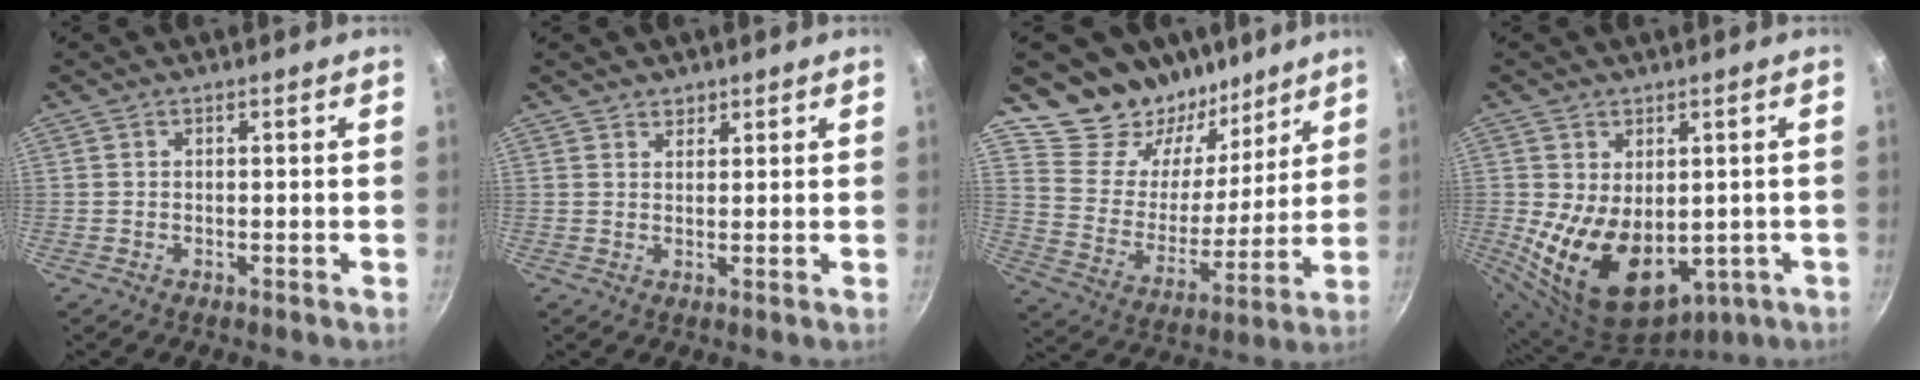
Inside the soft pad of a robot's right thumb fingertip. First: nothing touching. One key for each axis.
{"total": 1.7, "fx": 1.3, "fy": 1.1, "fz": 0.3, "tx": 0.007, "ty": -0.007, "tz": 0.019}
{"total": 17.1, "fx": 13.8, "fy": 9.4, "fz": 3.6, "tx": -0.020, "ty": -0.122, "tz": 0.233}
{"total": 17.1, "fx": -1.7, "fy": 11.0, "fz": 13.0, "tx": -0.212, "ty": -0.018, "tz": 0.005}